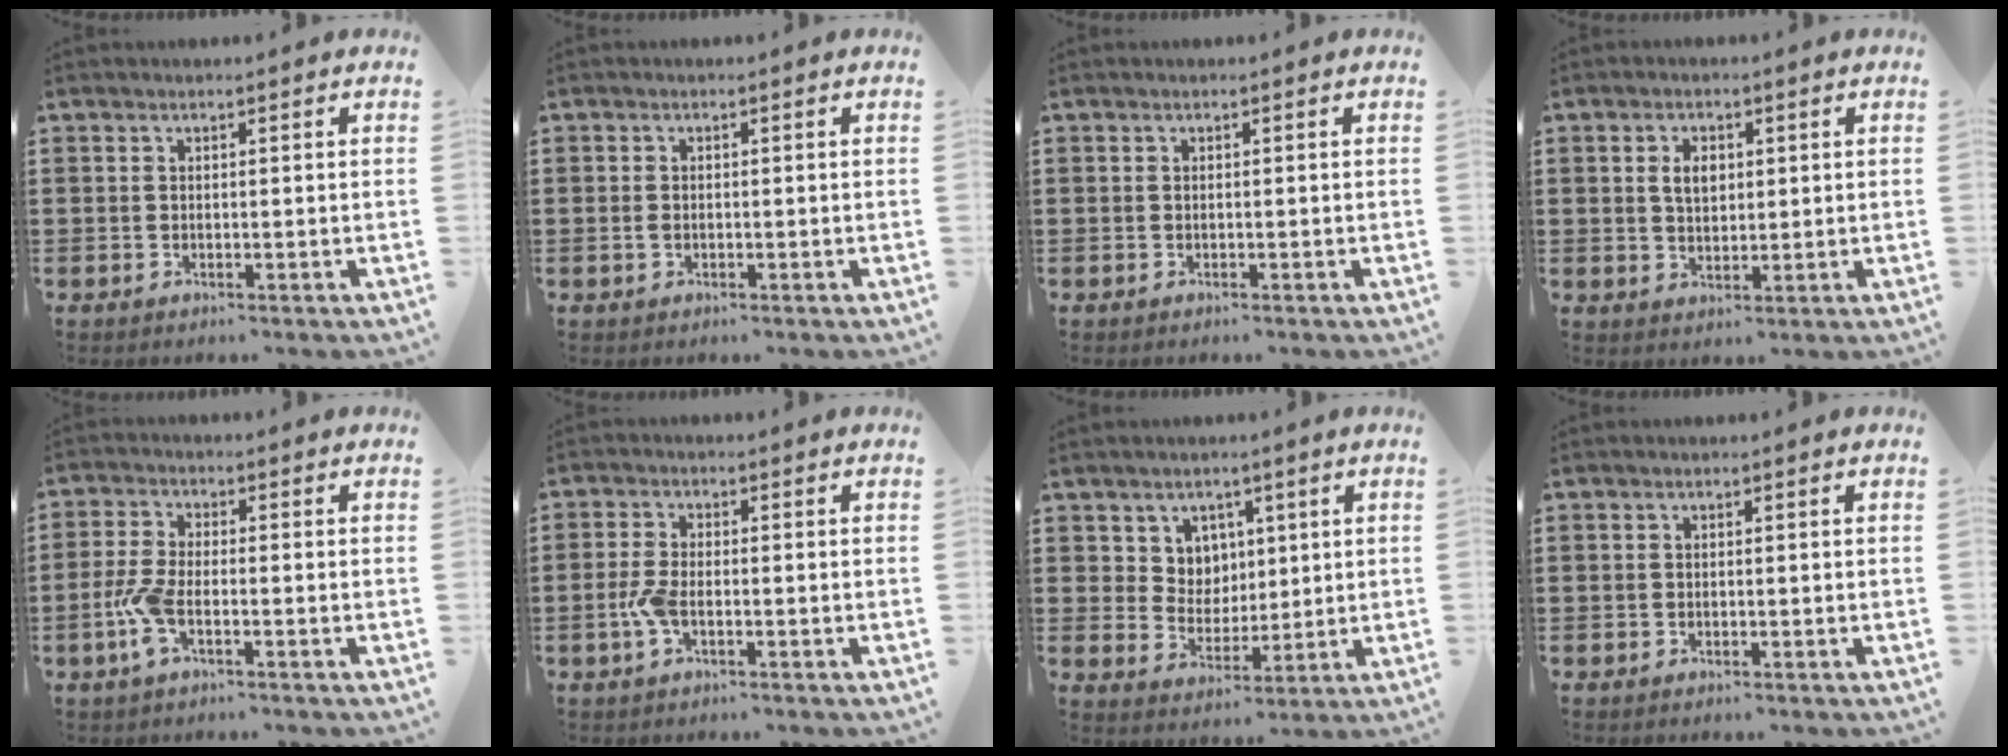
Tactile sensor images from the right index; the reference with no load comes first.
{"total": 0.8, "force": [-0.2, 0.6, 0.5], "torque": [-0.013, 0.002, -0.004]}
{"total": 0.0}
{"total": 3.4, "force": [0.7, 2.1, 2.5], "torque": [-0.047, 0.007, 0.010]}
{"total": 5.6, "force": [-1.9, 2.0, 4.9], "torque": [-0.125, -0.013, -0.042]}
{"total": 3.6, "force": [-1.2, 1.4, 3.1], "torque": [-0.082, -0.007, -0.028]}
{"total": 5.3, "force": [2.8, 4.4, 0.3], "torque": [-0.025, 0.001, 0.050]}
{"total": 0.0}